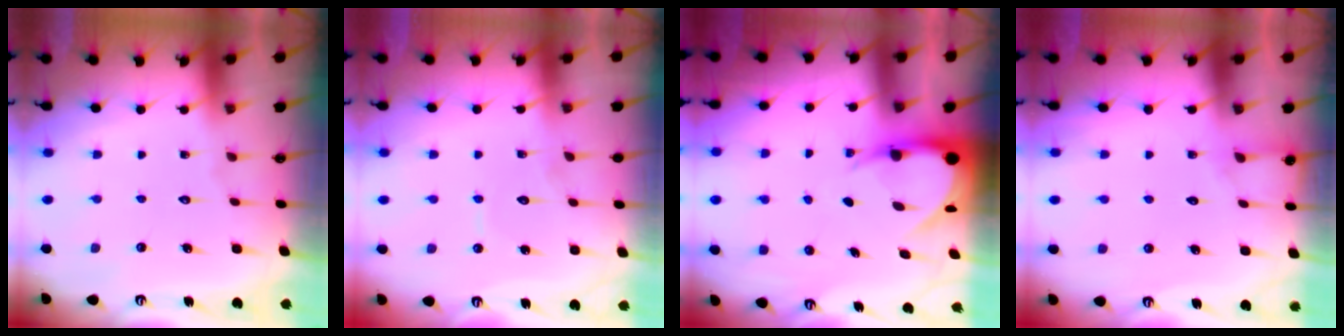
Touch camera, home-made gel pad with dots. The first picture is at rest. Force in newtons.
{"total": 3.7, "press": 3.7, "slide": 0.3}
{"total": 8.0, "press": 8.0, "slide": 0.6}
{"total": 5.2, "press": 5.2, "slide": 0.5}